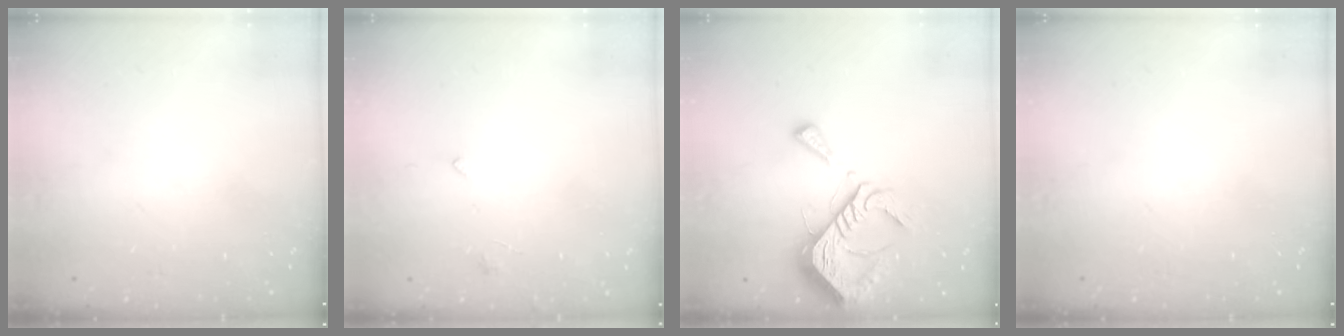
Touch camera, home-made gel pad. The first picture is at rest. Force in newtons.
{"total": 0.9, "press": 0.8, "slide": 0.4}
{"total": 12.6, "press": 12.6, "slide": 1.2}
{"total": 0.0}